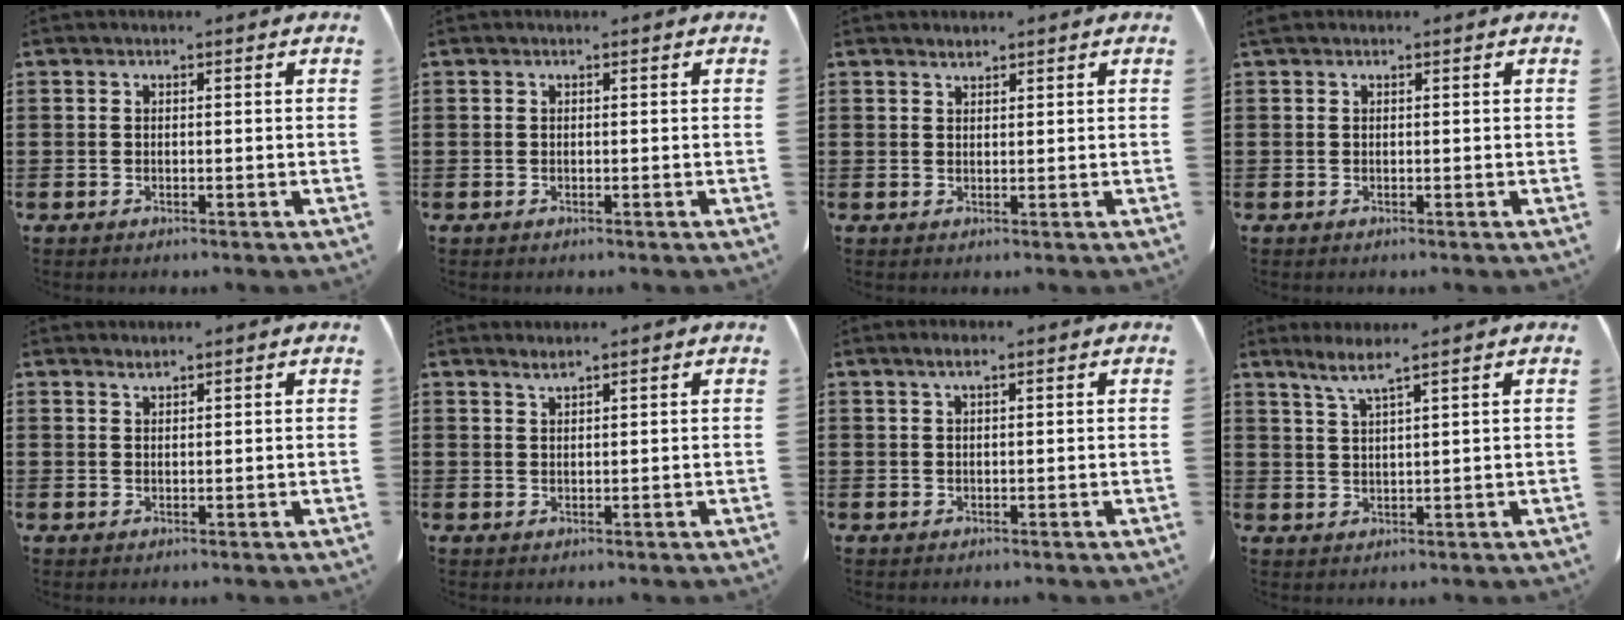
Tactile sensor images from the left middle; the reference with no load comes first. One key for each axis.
{"total": 0.0}
{"total": 1.1, "fx": 1.1, "fy": 0.1, "fz": 0.2, "tx": -0.006, "ty": -0.002, "tz": 0.022}
{"total": 0.6, "fx": 0.3, "fy": 0.3, "fz": 0.3, "tx": -0.009, "ty": 0.002, "tz": 0.007}
{"total": 1.1, "fx": 1.0, "fy": 0.0, "fz": 0.3, "tx": -0.008, "ty": -0.004, "tz": 0.021}
{"total": 1.4, "fx": 1.4, "fy": -0.2, "fz": 0.5, "tx": -0.011, "ty": -0.004, "tz": 0.027}
{"total": 1.4, "fx": 0.8, "fy": 0.1, "fz": 1.2, "tx": -0.025, "ty": -0.001, "tz": 0.014}
{"total": 3.6, "fx": 2.6, "fy": -0.5, "fz": 2.4, "tx": -0.056, "ty": -0.005, "tz": 0.046}